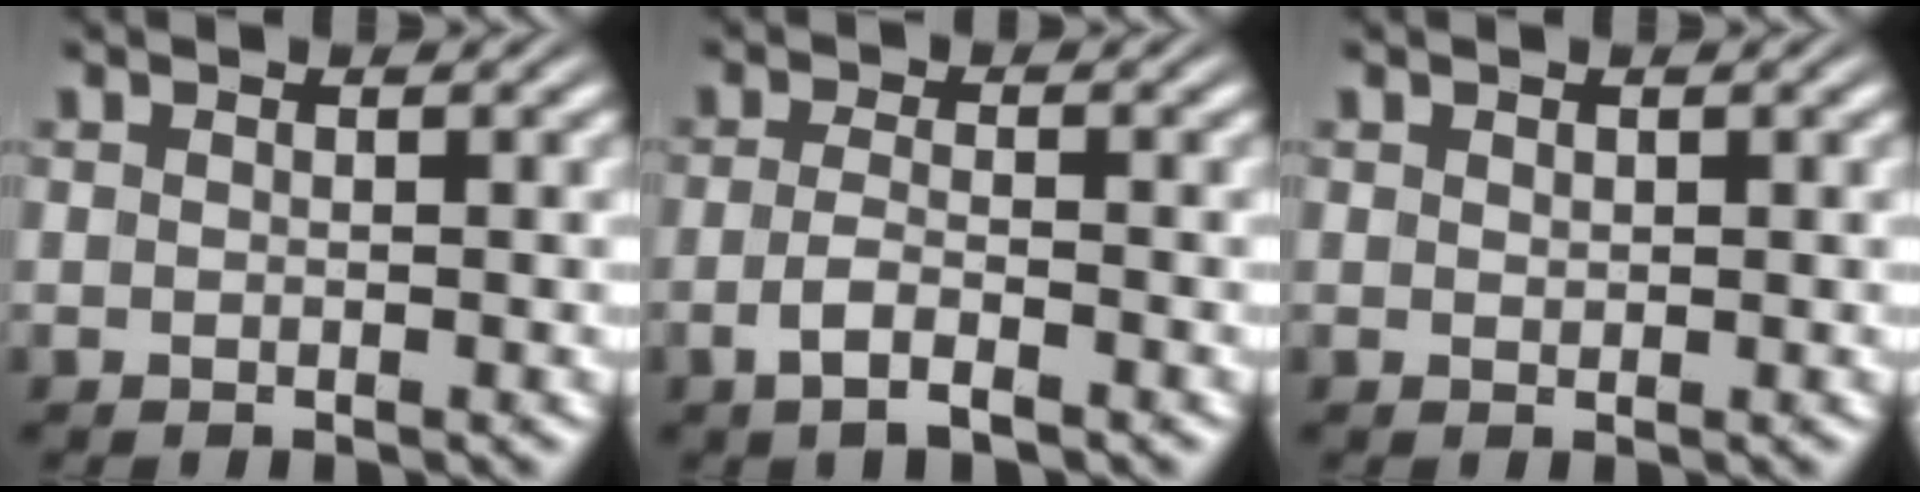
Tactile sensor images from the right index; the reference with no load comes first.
{"total": 2.4, "force": [-1.8, 0.7, 1.5], "torque": [-0.034, -0.002, -0.032]}
{"total": 0.8, "force": [0.5, 0.6, 0.3], "torque": [-0.009, 0.002, 0.009]}